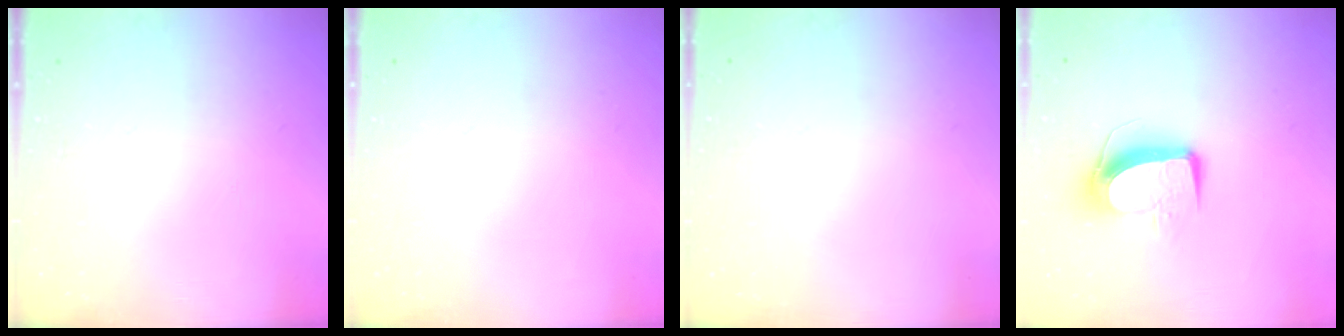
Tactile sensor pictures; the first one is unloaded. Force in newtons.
{"total": 0.0}
{"total": 0.0}
{"total": 9.8, "press": 9.8, "slide": 1.0}